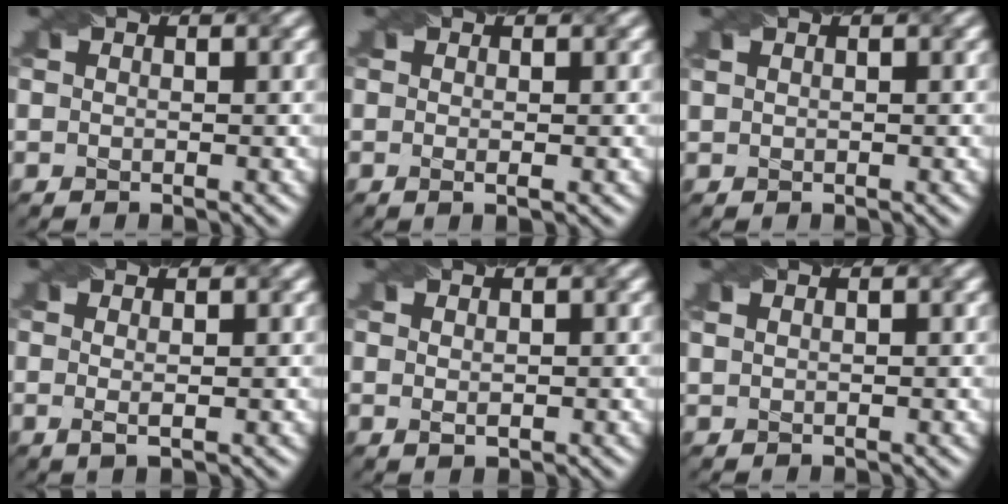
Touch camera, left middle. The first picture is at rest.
{"total": 1.0, "force": [0.0, 0.0, 1.0], "torque": [-0.014, -0.002, -0.003]}
{"total": 0.8, "force": [0.7, 0.2, 0.3], "torque": [-0.006, -0.001, 0.014]}
{"total": 1.4, "force": [0.1, 0.0, 1.4], "torque": [-0.021, 0.000, -0.003]}
{"total": 0.9, "force": [0.3, 0.3, 0.7], "torque": [-0.011, -0.003, 0.010]}
{"total": 1.2, "force": [0.9, 0.5, 0.7], "torque": [-0.007, 0.006, 0.007]}